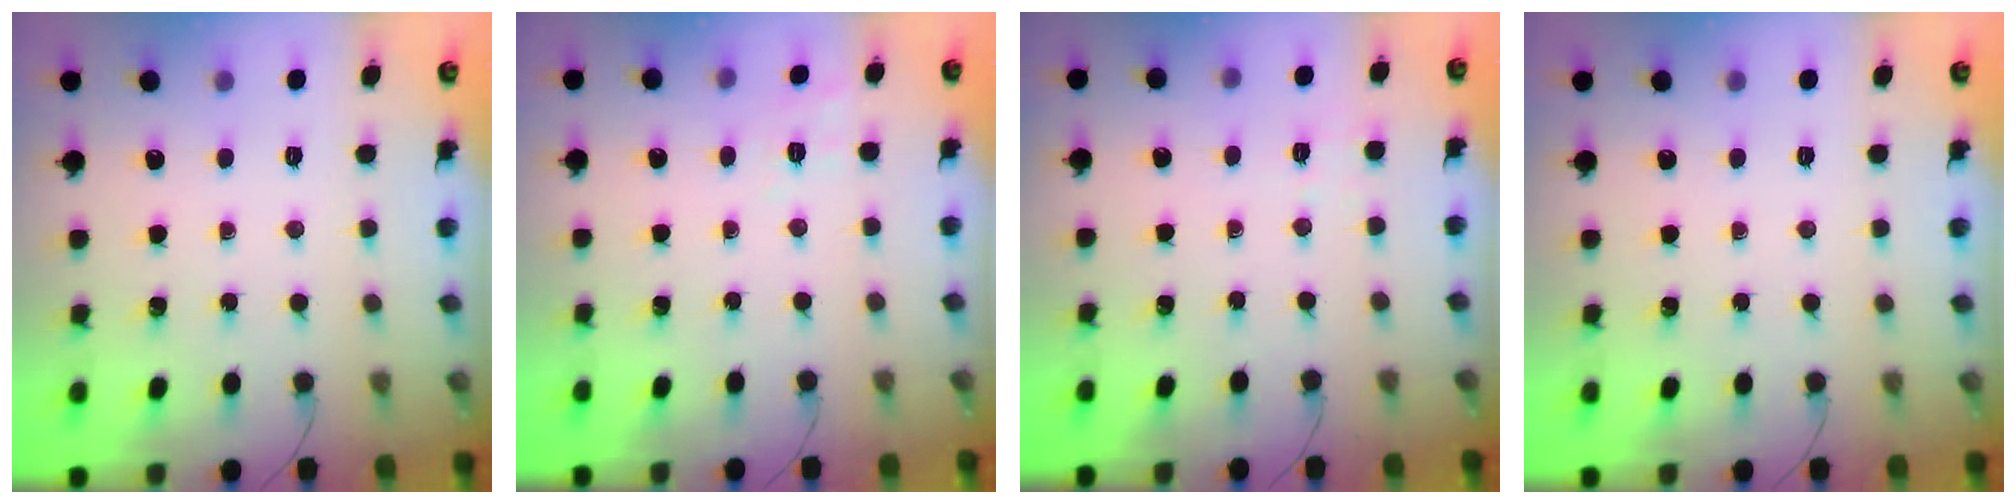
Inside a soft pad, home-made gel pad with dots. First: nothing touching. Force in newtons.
{"total": 4.1, "press": 3.6, "slide": 1.9}
{"total": 2.2, "press": 1.7, "slide": 1.5}
{"total": 0.0}